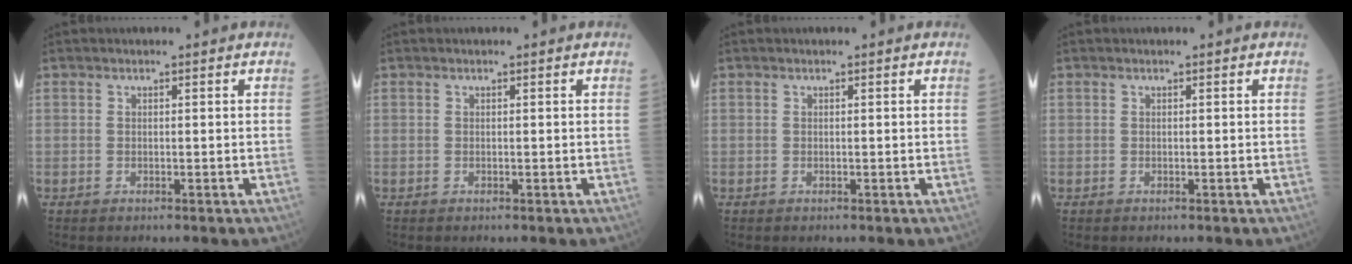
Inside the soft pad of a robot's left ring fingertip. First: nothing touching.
{"total": 0.0}
{"total": 0.0}
{"total": 0.0}